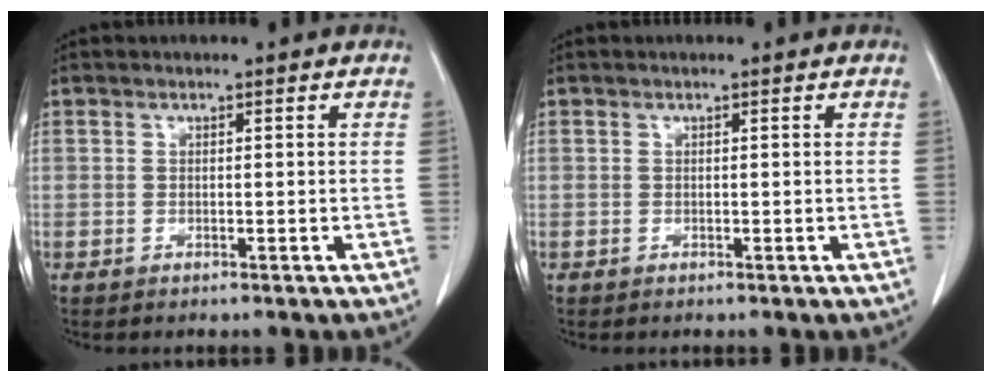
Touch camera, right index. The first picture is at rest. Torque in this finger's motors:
{"motor_torque": [0.00, 0.00, 0.00, 0.00]}